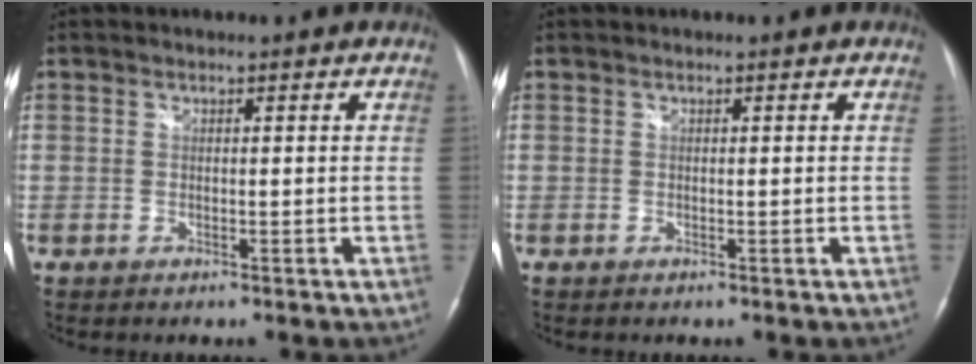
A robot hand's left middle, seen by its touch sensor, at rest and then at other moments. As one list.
[{"total": 0.0}]